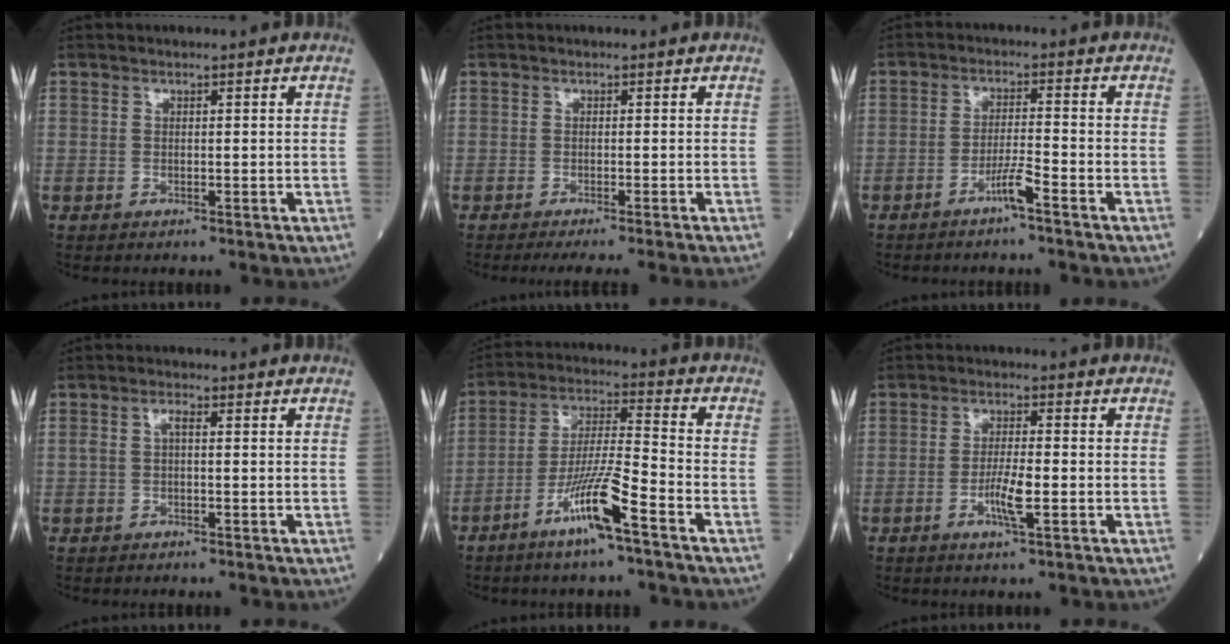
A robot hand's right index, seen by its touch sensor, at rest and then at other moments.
{"total": 5.2, "force": [-4.6, -0.7, 2.2], "torque": [-0.014, -0.012, -0.067]}
{"total": 3.5, "force": [-2.4, -0.4, 2.6], "torque": [-0.050, -0.002, -0.049]}
{"total": 1.7, "force": [0.0, 0.7, 1.6], "torque": [-0.034, 0.010, 0.001]}
{"total": 10.7, "force": [-6.0, 0.2, 8.8], "torque": [-0.172, -0.009, -0.117]}
{"total": 4.7, "force": [-1.6, 0.4, 4.4], "torque": [-0.085, -0.005, -0.031]}